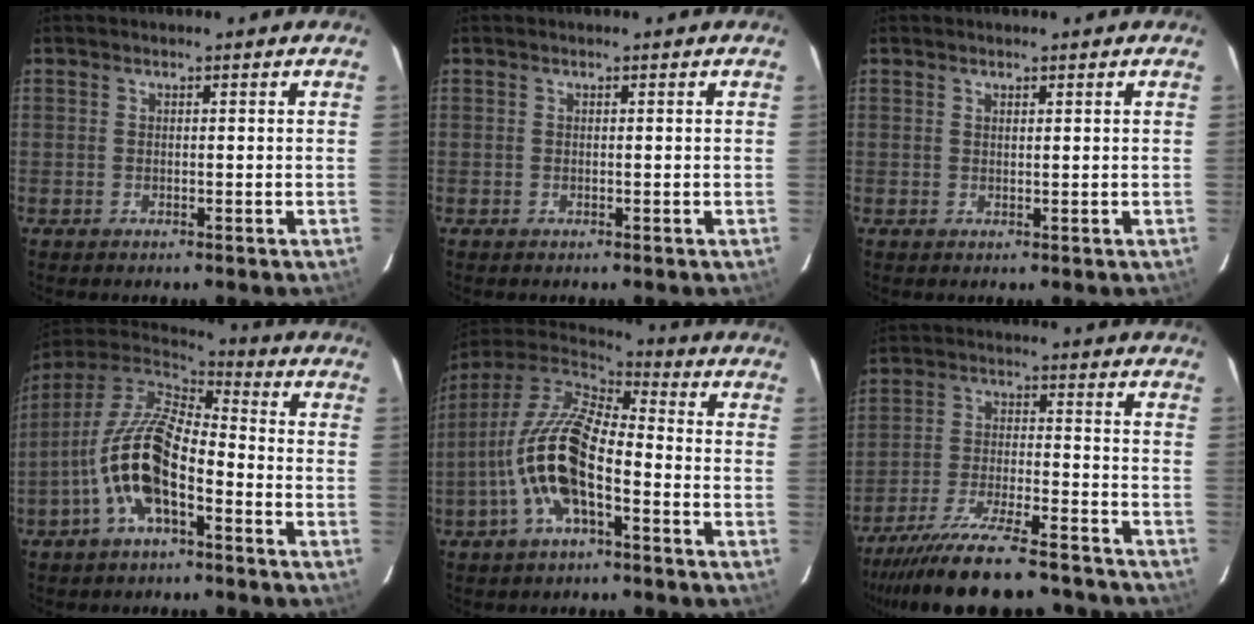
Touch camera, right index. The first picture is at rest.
{"total": 0.0}
{"total": 0.6, "force": [0.6, 0.1, 0.2], "torque": [-0.005, 0.000, 0.011]}
{"total": 15.3, "force": [-5.4, 6.0, 12.9], "torque": [-0.263, 0.002, -0.112]}
{"total": 16.2, "force": [-5.1, 6.1, 14.1], "torque": [-0.284, -0.001, -0.106]}
{"total": 22.0, "force": [-19.4, 4.1, 9.6], "torque": [-0.184, -0.035, -0.289]}